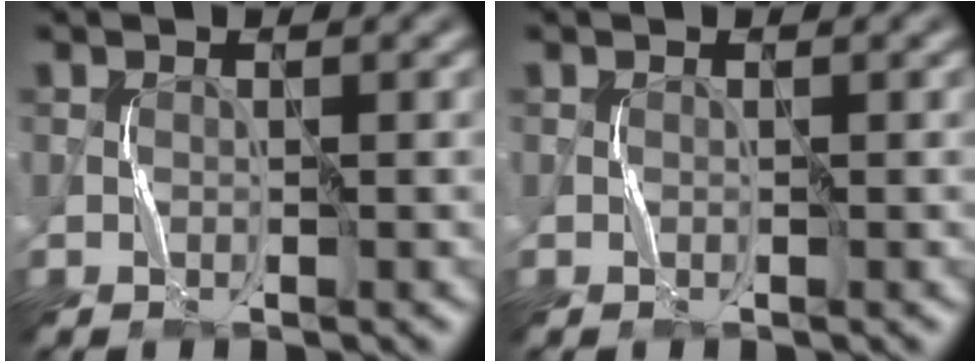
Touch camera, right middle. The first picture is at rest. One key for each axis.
{"total": 0.0}